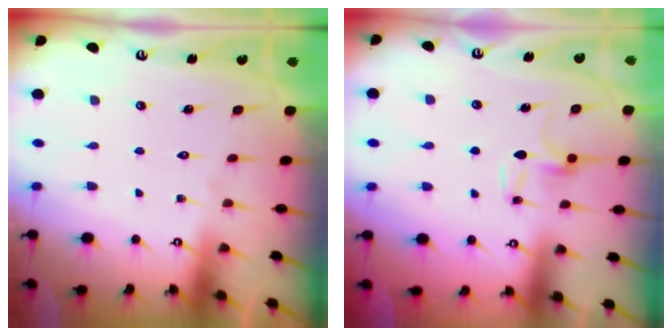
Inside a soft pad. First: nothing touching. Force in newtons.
{"total": 6.7, "press": 6.7, "slide": 0.5}